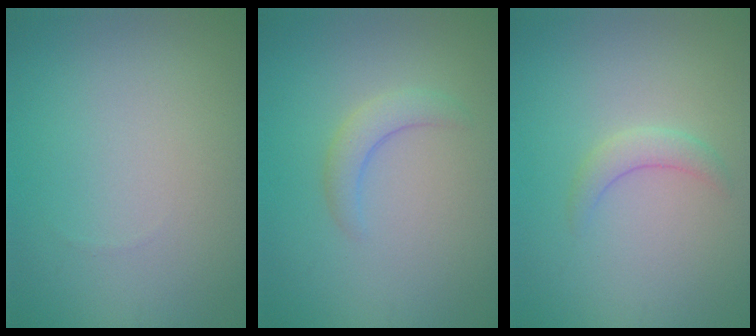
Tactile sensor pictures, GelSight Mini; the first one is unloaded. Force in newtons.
{"total": 2.1, "press": 2.1, "slide": 0.3}
{"total": 1.7, "press": 1.7, "slide": 0.0}